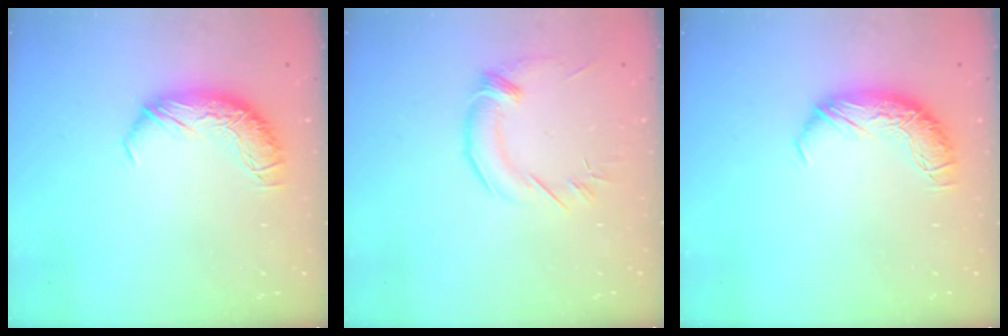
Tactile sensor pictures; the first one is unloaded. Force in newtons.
{"total": 1.3, "press": 0.5, "slide": 1.2}
{"total": 0.0}